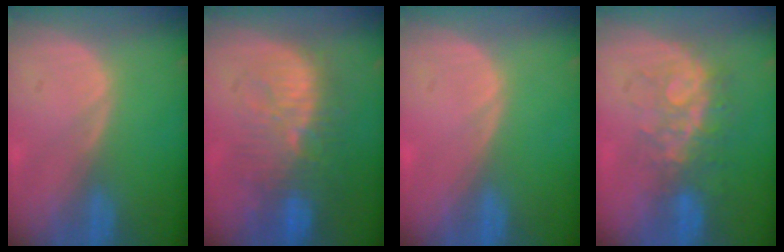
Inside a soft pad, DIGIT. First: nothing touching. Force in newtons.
{"total": 10.4, "press": 9.6, "slide": 3.8}
{"total": 0.0}
{"total": 8.1, "press": 7.1, "slide": 3.9}